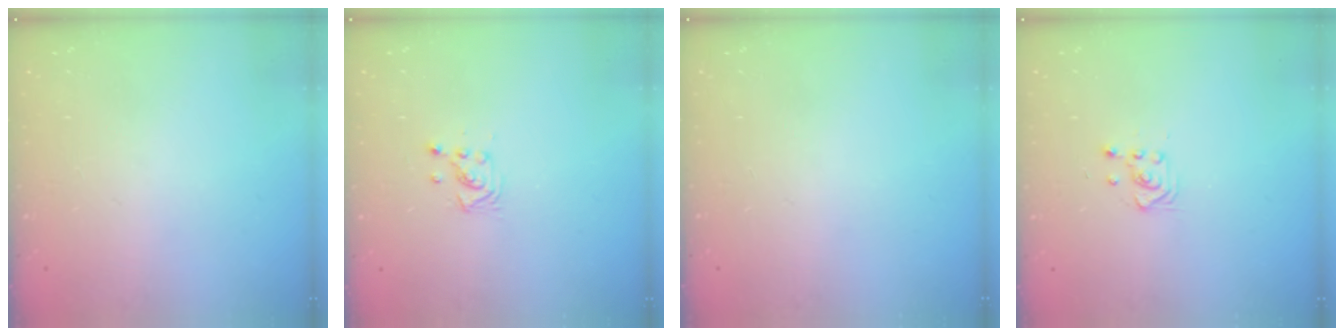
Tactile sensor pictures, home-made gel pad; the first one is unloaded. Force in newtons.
{"total": 3.0, "press": 2.9, "slide": 0.5}
{"total": 0.0}
{"total": 3.6, "press": 3.4, "slide": 1.1}